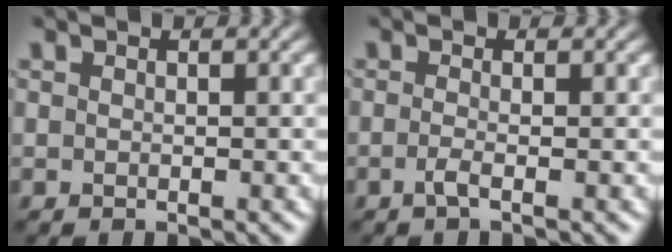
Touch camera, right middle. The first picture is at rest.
{"total": 1.4, "force": [-0.6, 0.3, 1.2], "torque": [-0.024, -0.001, -0.016]}